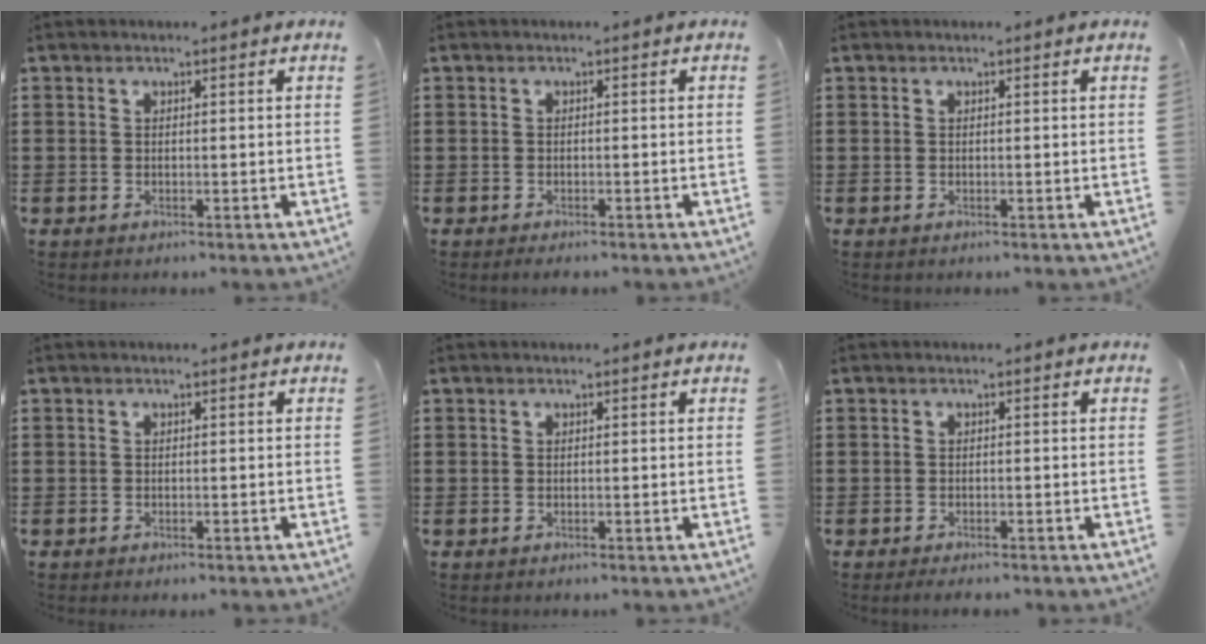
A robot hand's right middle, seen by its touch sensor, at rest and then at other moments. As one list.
[{"total": 0.6, "force": [-0.6, 0.1, 0.1], "torque": [-0.004, -0.002, -0.012]}, {"total": 0.0}, {"total": 0.0}, {"total": 0.0}, {"total": 0.9, "force": [-0.8, 0.0, 0.2], "torque": [-0.008, -0.003, -0.016]}]